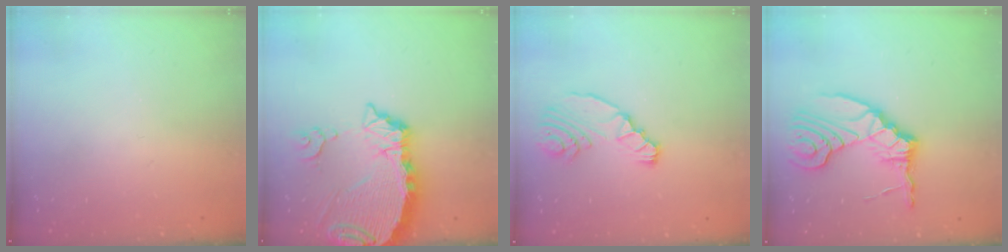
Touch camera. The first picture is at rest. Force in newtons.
{"total": 11.0, "press": 10.9, "slide": 1.2}
{"total": 8.3, "press": 7.4, "slide": 3.8}
{"total": 11.4, "press": 11.4, "slide": 1.1}